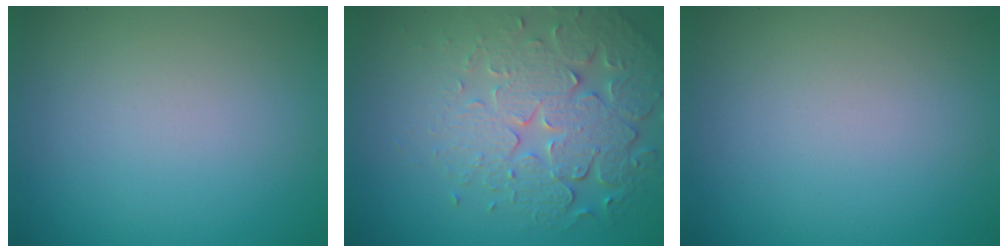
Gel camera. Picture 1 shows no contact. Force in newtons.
{"total": 6.8, "press": 5.1, "slide": 4.5}
{"total": 0.0}